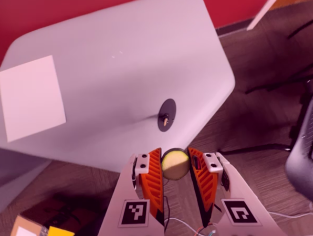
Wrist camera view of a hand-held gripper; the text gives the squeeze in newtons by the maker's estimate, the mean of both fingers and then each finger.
{"total": 10.5, "left": 11.5, "right": 9.6}